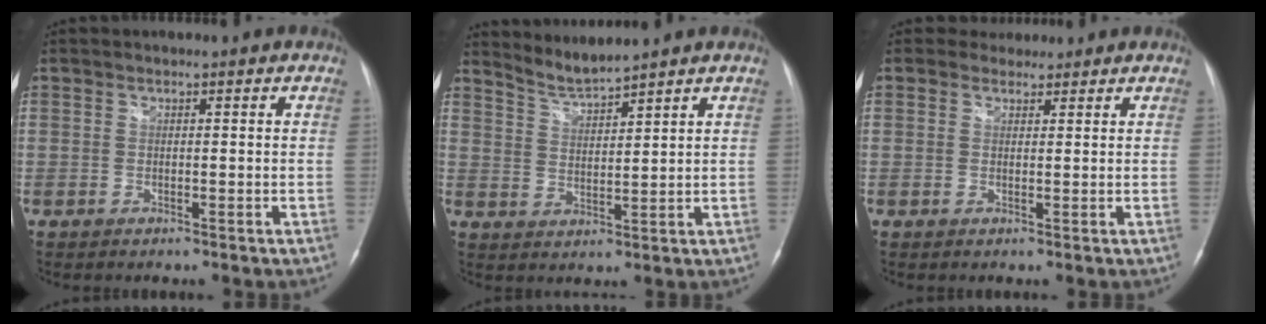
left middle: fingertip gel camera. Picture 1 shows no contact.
{"total": 4.1, "force": [4.0, -1.1, 0.2], "torque": [-0.014, -0.009, 0.085]}
{"total": 2.5, "force": [2.1, 1.2, -0.3], "torque": [0.011, 0.010, 0.030]}